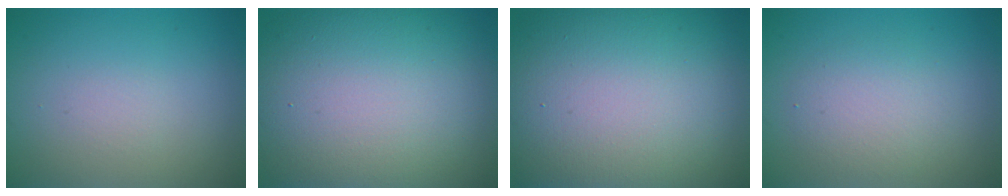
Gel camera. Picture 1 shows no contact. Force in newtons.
{"total": 17.2, "press": 17.1, "slide": 1.2}
{"total": 20.3, "press": 20.2, "slide": 1.3}
{"total": 2.9, "press": 2.9, "slide": 0.4}